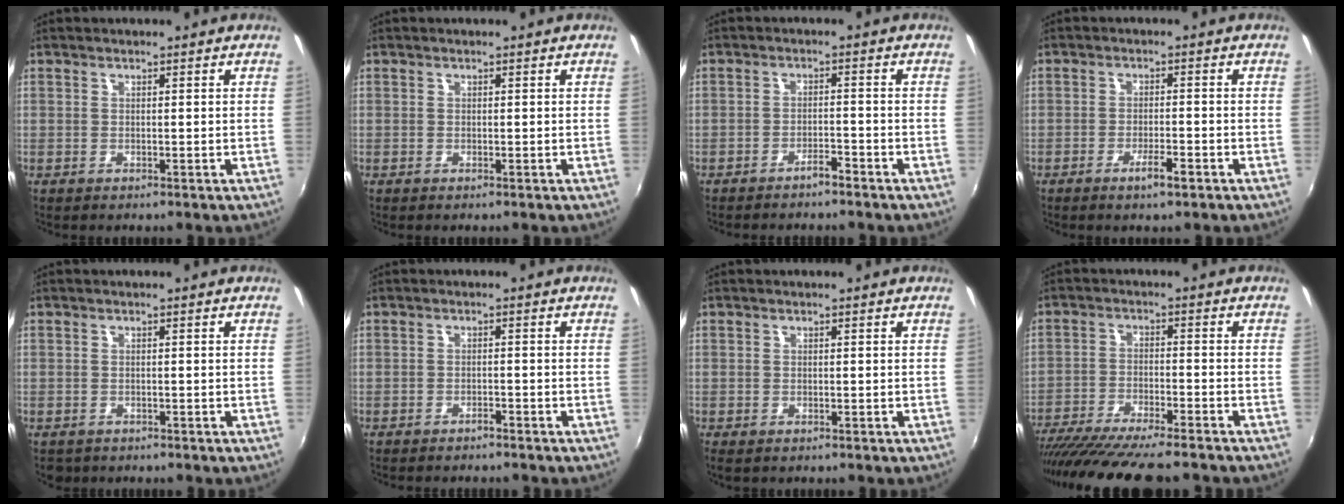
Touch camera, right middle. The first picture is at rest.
{"total": 0.0}
{"total": 2.6, "force": [-2.4, 0.3, 1.0], "torque": [-0.026, 0.002, -0.035]}
{"total": 3.5, "force": [-2.2, 0.5, 2.6], "torque": [-0.054, -0.003, -0.036]}
{"total": 1.6, "force": [-1.1, 1.2, 0.4], "torque": [-0.012, -0.005, -0.015]}
{"total": 2.1, "force": [-1.9, 0.4, 0.6], "torque": [-0.021, -0.002, -0.031]}
{"total": 0.8, "force": [-0.5, 0.4, 0.5], "torque": [-0.011, -0.003, -0.006]}
{"total": 17.5, "force": [-15.2, 1.5, 8.6], "torque": [-0.167, -0.048, -0.244]}